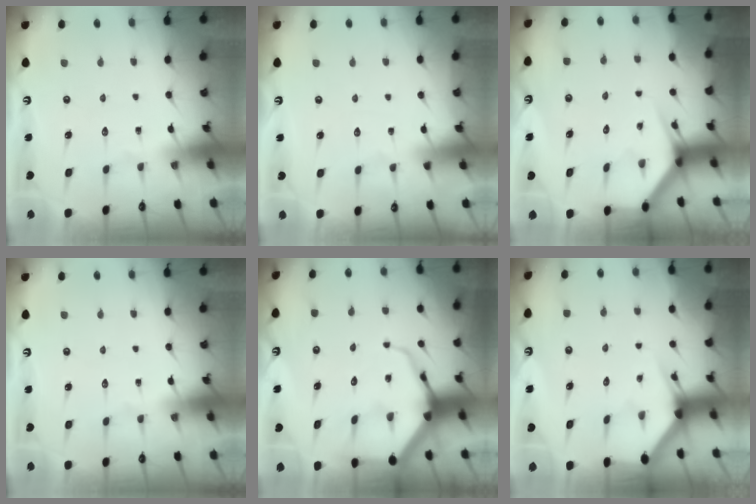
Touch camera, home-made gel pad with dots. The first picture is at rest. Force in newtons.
{"total": 2.2, "press": 2.2, "slide": 0.3}
{"total": 3.4, "press": 3.4, "slide": 0.3}
{"total": 0.0}
{"total": 7.8, "press": 7.7, "slide": 0.8}
{"total": 3.2, "press": 3.2, "slide": 0.1}